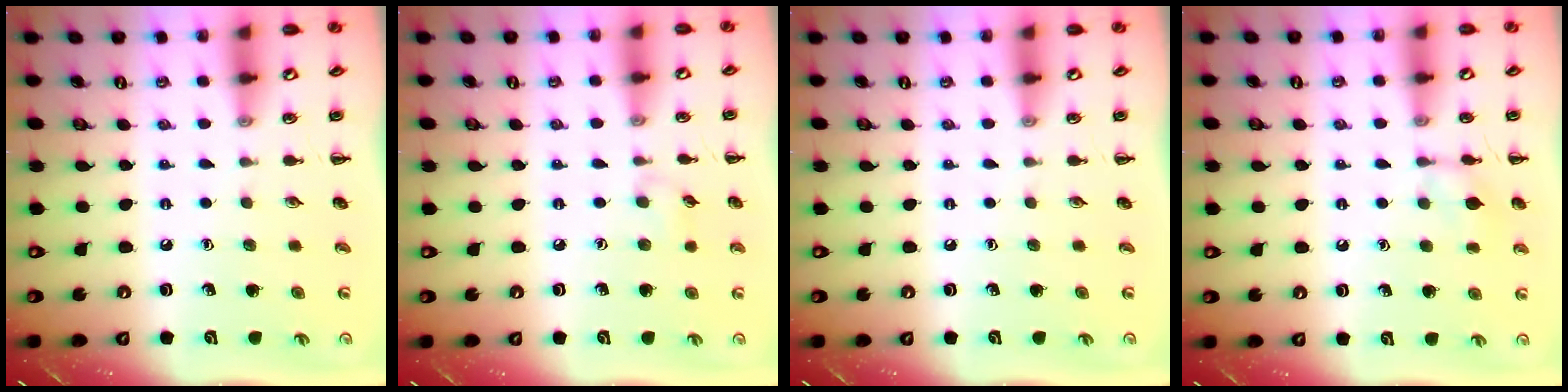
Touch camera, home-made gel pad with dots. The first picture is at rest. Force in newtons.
{"total": 4.4, "press": 4.0, "slide": 1.8}
{"total": 0.0}
{"total": 7.9, "press": 7.7, "slide": 1.3}